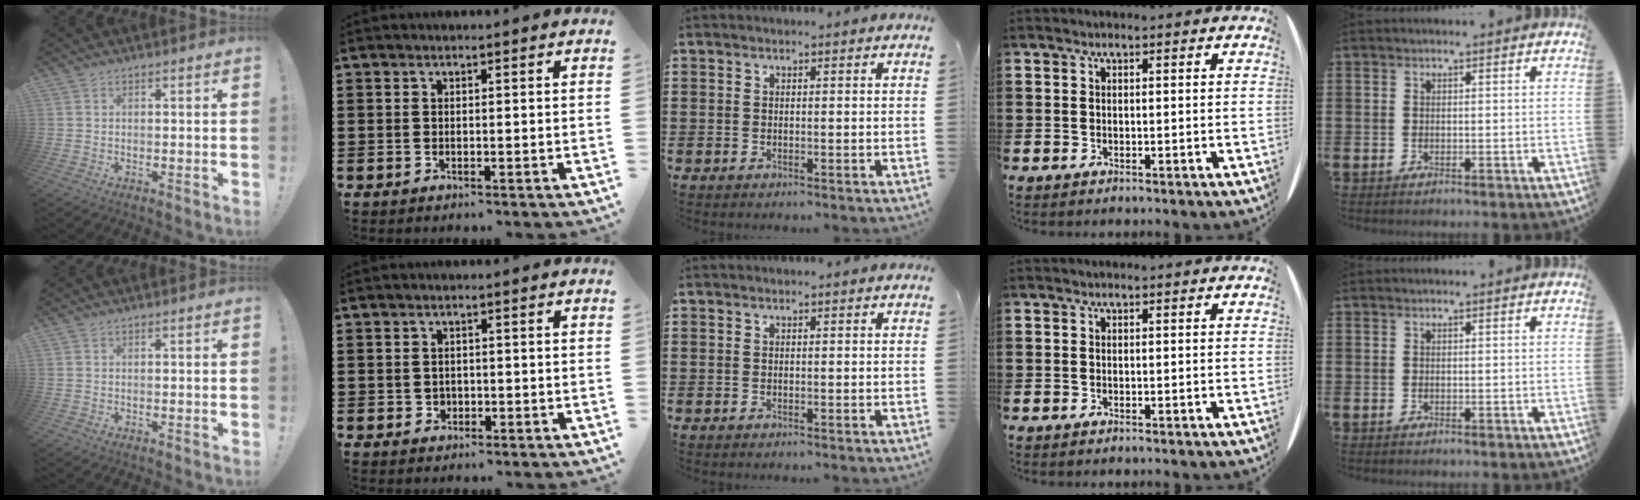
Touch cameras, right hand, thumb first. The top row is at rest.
{"index": {"total": 1.1, "force": [-0.1, 1.1, 0.2], "torque": [-0.007, 0.004, -0.004]}}